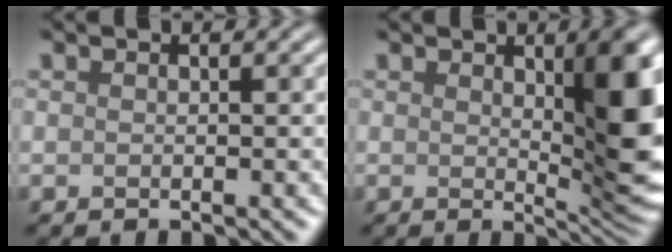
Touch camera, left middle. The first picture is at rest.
{"total": 7.1, "force": [1.6, 2.1, 6.6], "torque": [-0.079, -0.010, 0.031]}